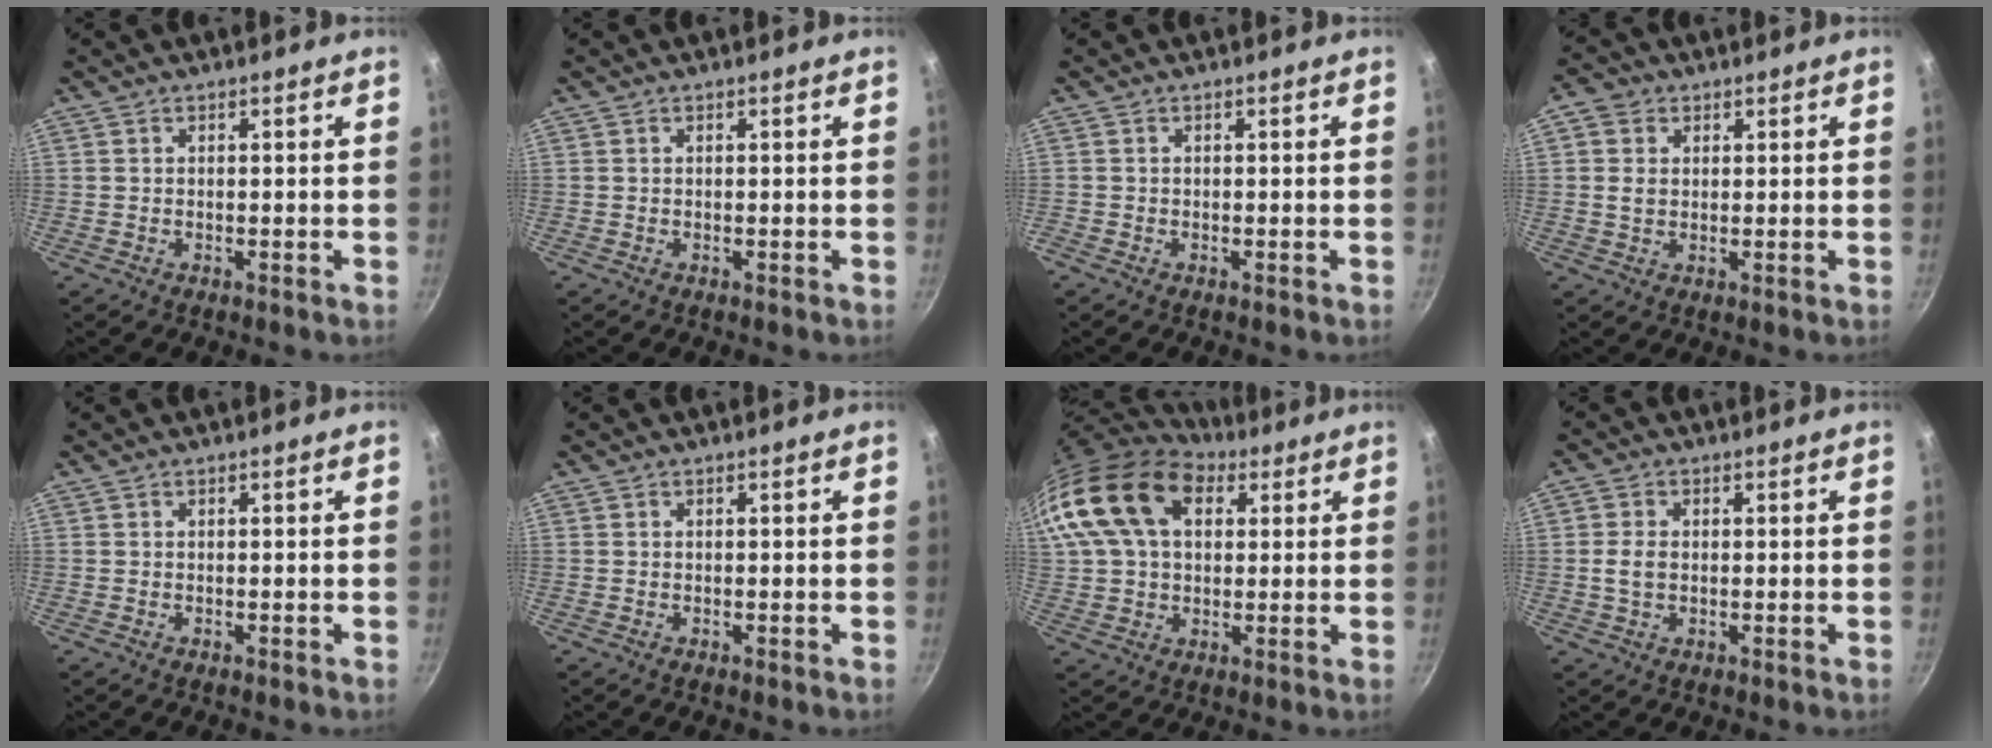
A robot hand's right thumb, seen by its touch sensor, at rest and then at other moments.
{"total": 0.0}
{"total": 0.0}
{"total": 4.4, "force": [0.9, 3.6, 2.4], "torque": [-0.031, 0.003, 0.008]}
{"total": 0.0}
{"total": 0.0}
{"total": 20.3, "force": [7.7, 13.1, 13.5], "torque": [-0.256, 0.016, 0.129]}
{"total": 3.8, "force": [0.1, 2.7, 2.7], "torque": [-0.049, 0.003, -0.003]}